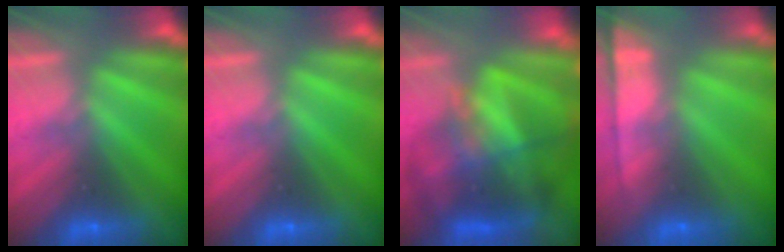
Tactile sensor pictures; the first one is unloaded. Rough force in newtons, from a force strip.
{"total": 0.0}
{"total": 7.5}
{"total": 11.8}